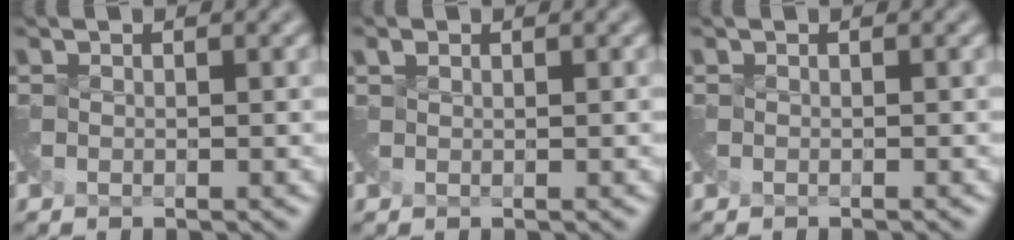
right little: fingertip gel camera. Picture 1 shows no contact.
{"total": 0.6, "force": [0.2, -0.1, -0.5], "torque": [0.008, 0.000, 0.009]}
{"total": 0.7, "force": [-0.6, -0.2, 0.1], "torque": [0.000, -0.013, -0.015]}